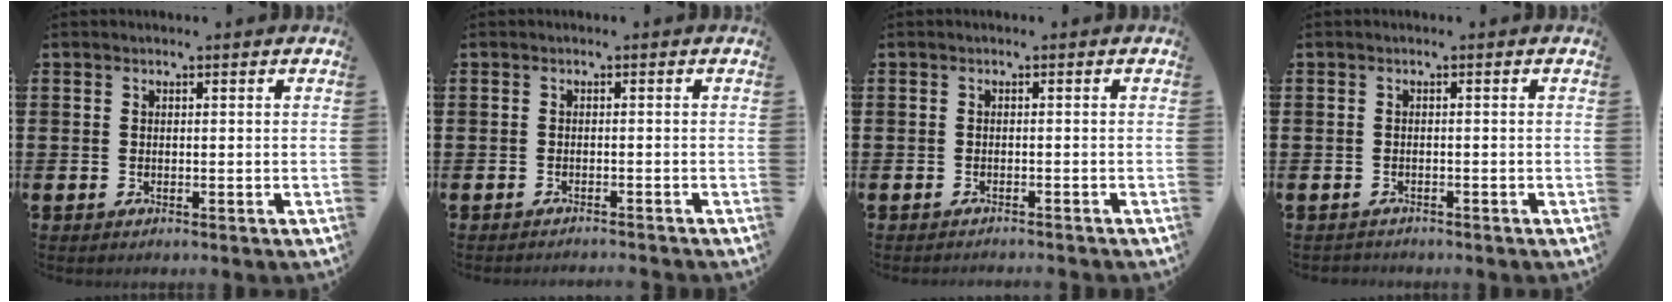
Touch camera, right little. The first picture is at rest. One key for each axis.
{"total": 0.8, "fx": -0.7, "fy": -0.2, "fz": 0.0, "tx": 0.001, "ty": 0.001, "tz": -0.016}
{"total": 0.6, "fx": -0.6, "fy": -0.1, "fz": 0.0, "tx": 0.000, "ty": -0.001, "tz": -0.013}
{"total": 0.6, "fx": -0.6, "fy": 0.1, "fz": 0.0, "tx": -0.002, "ty": -0.001, "tz": -0.012}